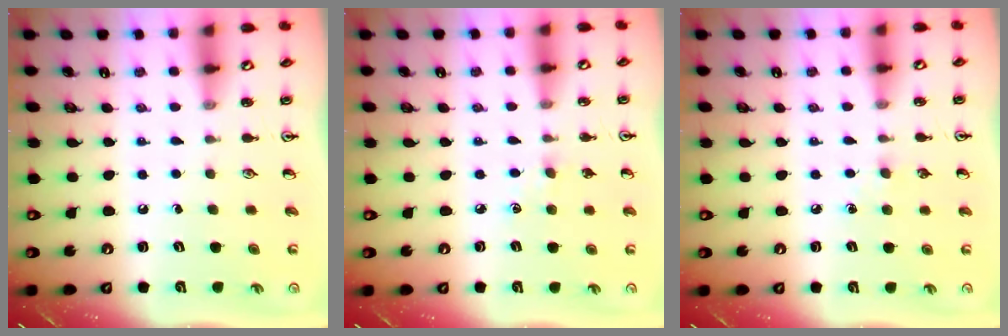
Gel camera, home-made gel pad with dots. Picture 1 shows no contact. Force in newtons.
{"total": 4.7, "press": 4.7, "slide": 0.6}
{"total": 4.5, "press": 4.4, "slide": 0.7}